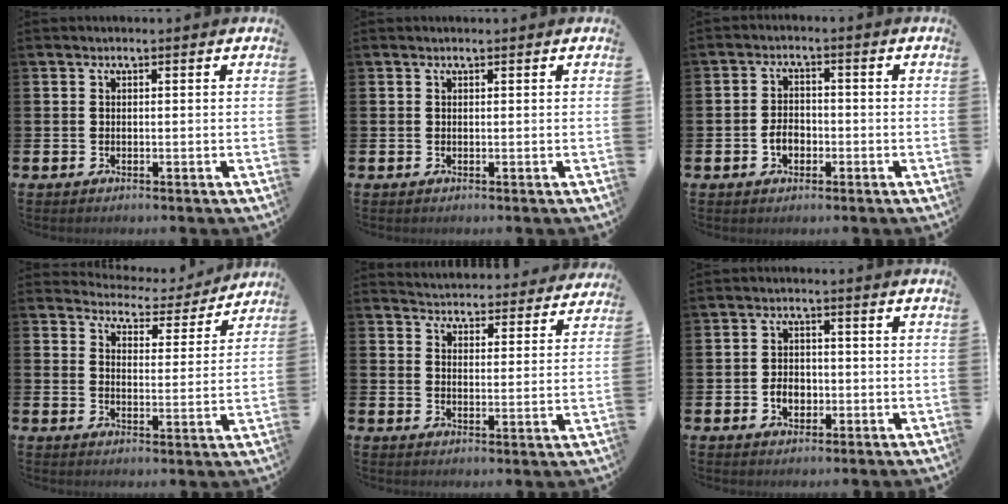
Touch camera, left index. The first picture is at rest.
{"total": 0.0}
{"total": 2.8, "force": [-1.0, 2.0, 1.7], "torque": [-0.023, -0.001, -0.023]}
{"total": 4.6, "force": [4.4, 1.0, 0.1], "torque": [-0.012, -0.042, 0.071]}
{"total": 4.8, "force": [4.7, 0.8, -0.3], "torque": [-0.012, -0.039, 0.083]}
{"total": 3.0, "force": [-0.9, 2.3, 1.8], "torque": [-0.018, -0.005, -0.022]}